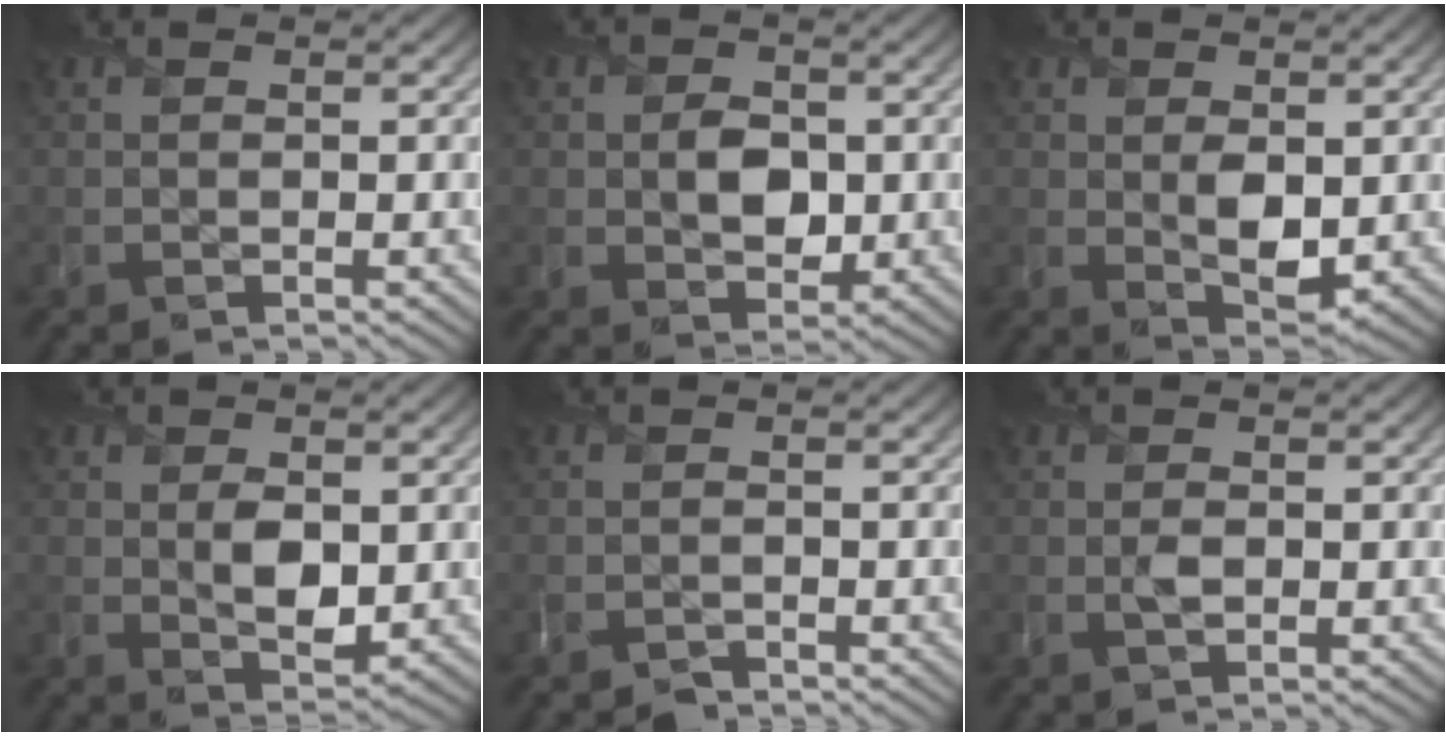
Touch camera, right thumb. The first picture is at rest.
{"total": 4.3, "force": [-0.1, 3.3, 2.8], "torque": [-0.050, -0.007, -0.005]}
{"total": 3.8, "force": [0.4, 2.4, 3.0], "torque": [-0.057, -0.009, 0.014]}
{"total": 3.8, "force": [0.4, 2.4, 3.0], "torque": [-0.061, -0.007, 0.015]}
{"total": 1.3, "force": [-1.2, 0.4, 0.1], "torque": [-0.002, -0.002, -0.026]}
{"total": 1.0, "force": [0.1, 0.6, 0.7], "torque": [-0.011, -0.002, 0.001]}